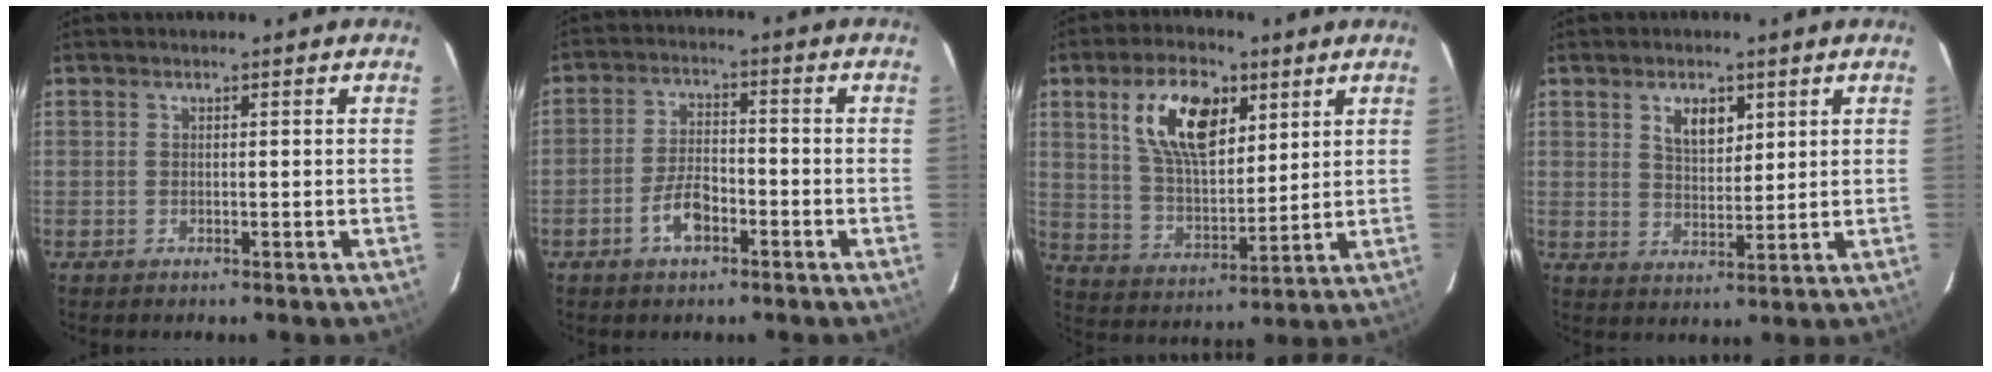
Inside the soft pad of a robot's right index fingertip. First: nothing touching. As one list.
[{"total": 6.0, "force": [-3.2, 2.8, 4.3], "torque": [-0.091, 0.007, -0.054]}, {"total": 14.3, "force": [6.4, 7.1, 10.6], "torque": [-0.184, 0.013, 0.123]}, {"total": 5.7, "force": [2.8, 3.1, 3.9], "torque": [-0.064, 0.006, 0.052]}]